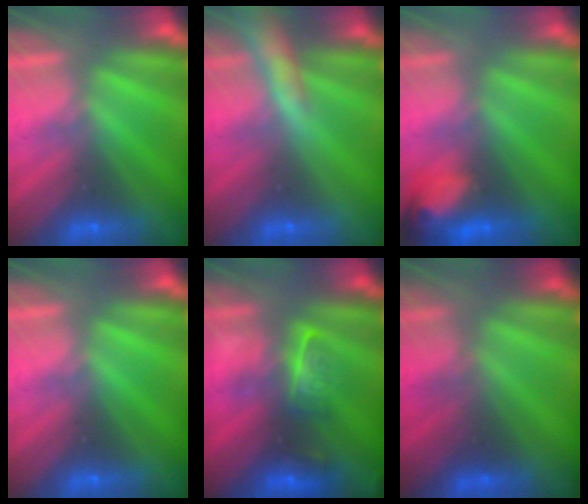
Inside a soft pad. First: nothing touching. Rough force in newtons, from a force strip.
{"total": 8.1}
{"total": 7.3}
{"total": 0.0}
{"total": 2.6}
{"total": 2.8}